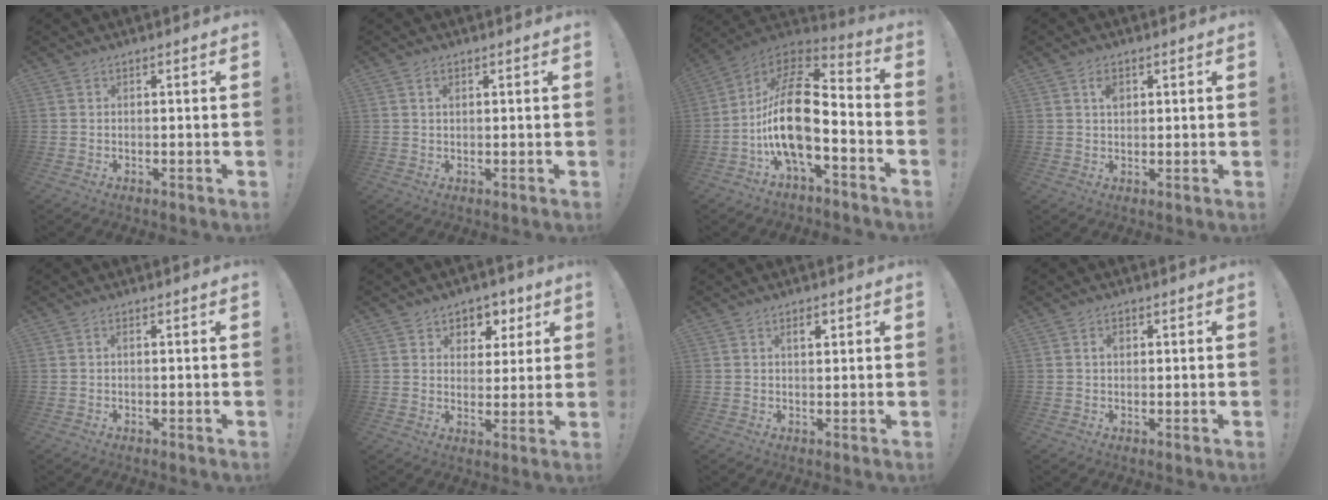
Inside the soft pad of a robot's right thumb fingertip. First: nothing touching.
{"total": 1.2, "force": [0.6, 0.7, 0.8], "torque": [-0.014, 0.000, 0.009]}
{"total": 19.3, "force": [-3.9, 8.6, 16.8], "torque": [-0.328, 0.024, -0.067]}
{"total": 3.1, "force": [1.1, 2.1, 2.0], "torque": [-0.023, -0.004, 0.016]}
{"total": 0.8, "force": [-0.1, 0.1, 0.8], "torque": [-0.023, 0.005, 0.000]}
{"total": 6.3, "force": [3.1, 5.4, 1.1], "torque": [0.001, -0.027, 0.058]}
{"total": 2.7, "force": [1.3, 1.2, 2.0], "torque": [-0.022, -0.004, 0.017]}
{"total": 1.7, "force": [0.5, 1.2, 1.2], "torque": [-0.017, 0.001, 0.007]}